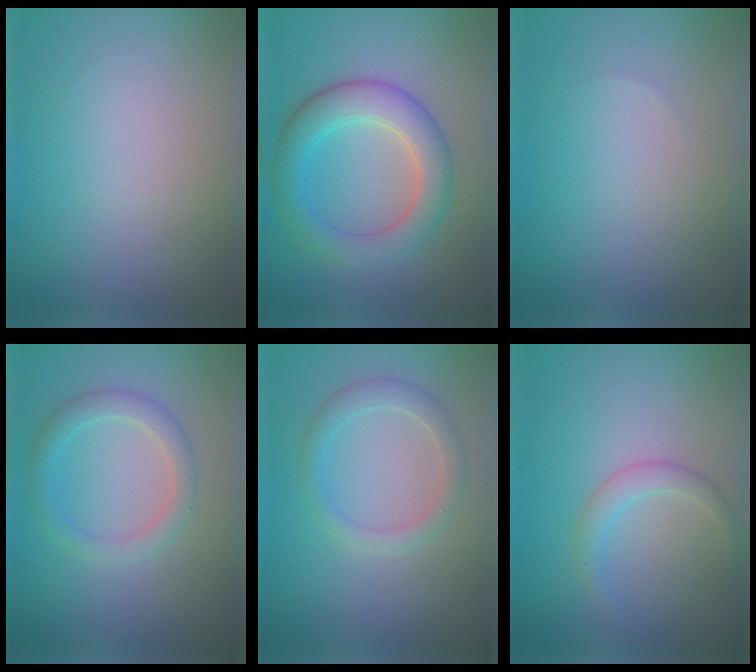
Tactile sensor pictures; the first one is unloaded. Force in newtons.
{"total": 5.4, "press": 5.4, "slide": 0.1}
{"total": 0.0}
{"total": 2.5, "press": 2.5, "slide": 0.1}
{"total": 2.2, "press": 2.2, "slide": 0.0}
{"total": 1.7, "press": 1.7, "slide": 0.1}